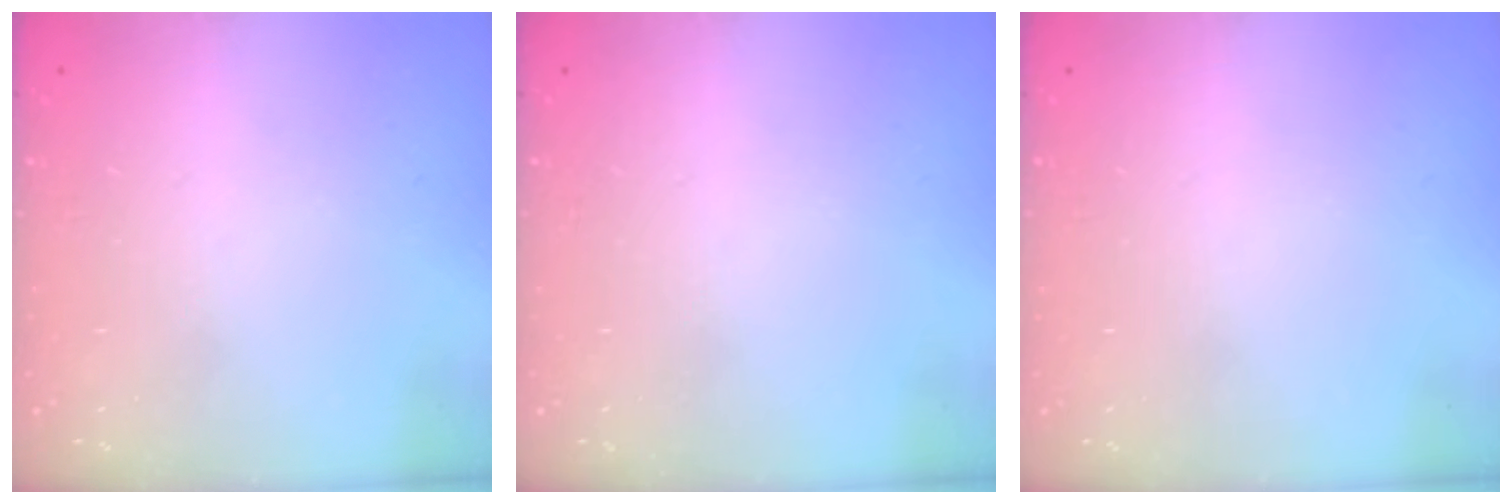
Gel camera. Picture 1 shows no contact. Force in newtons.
{"total": 0.0}
{"total": 0.0}